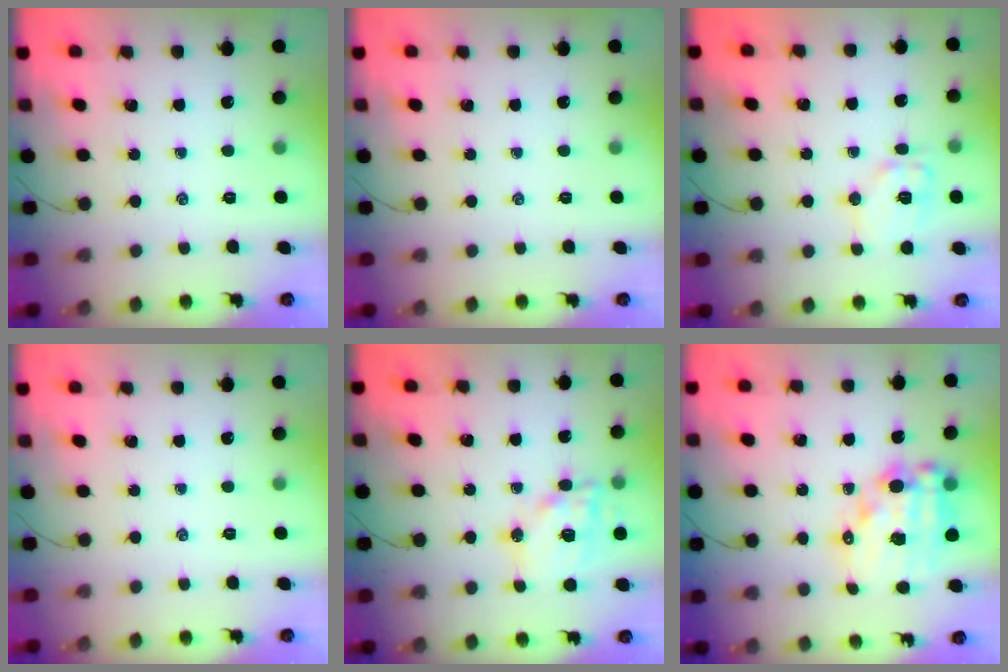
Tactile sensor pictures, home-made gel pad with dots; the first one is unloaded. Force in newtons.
{"total": 0.0}
{"total": 10.6, "press": 10.6, "slide": 0.7}
{"total": 0.0}
{"total": 14.8, "press": 14.5, "slide": 2.9}
{"total": 16.7, "press": 16.3, "slide": 3.5}